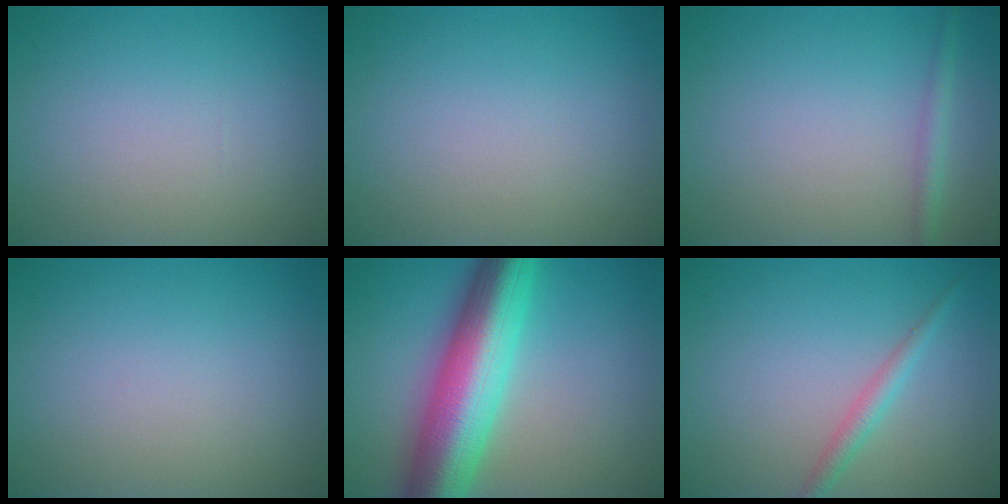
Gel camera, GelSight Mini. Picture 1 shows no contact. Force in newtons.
{"total": 0.0}
{"total": 1.5, "press": 1.5, "slide": 0.0}
{"total": 0.0}
{"total": 11.7, "press": 11.7, "slide": 0.3}
{"total": 1.8, "press": 1.8, "slide": 0.1}